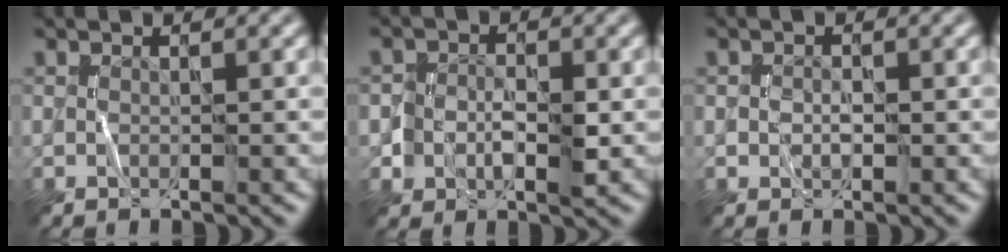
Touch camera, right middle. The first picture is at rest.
{"total": 2.3, "force": [-0.5, 1.9, 1.2], "torque": [-0.012, 0.001, -0.012]}
{"total": 0.6, "force": [-0.1, 0.6, 0.1], "torque": [0.003, 0.006, -0.005]}